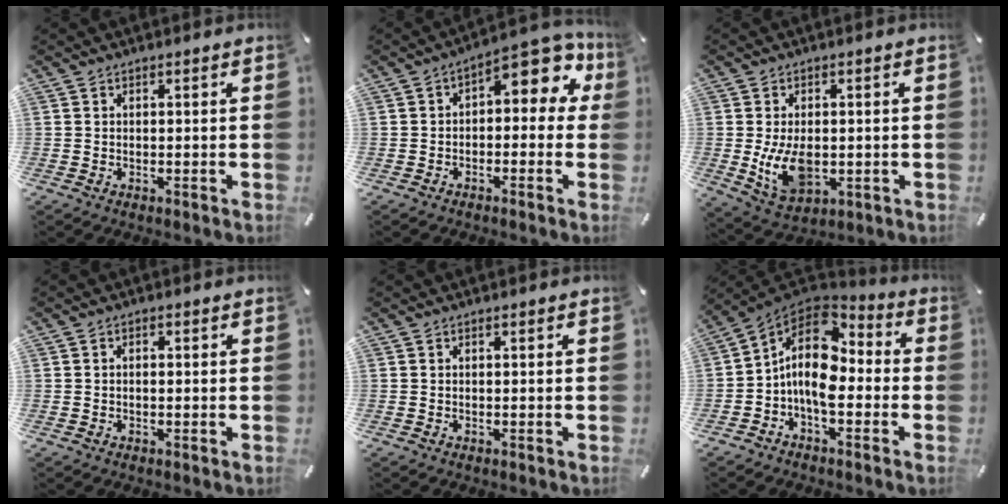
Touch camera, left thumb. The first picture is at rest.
{"total": 8.5, "force": [3.3, 4.4, 6.6], "torque": [-0.084, -0.031, 0.052]}
{"total": 9.2, "force": [-0.8, 5.7, 7.2], "torque": [-0.161, -0.008, -0.014]}
{"total": 0.9, "force": [-0.2, 0.5, 0.7], "torque": [-0.013, 0.001, -0.004]}
{"total": 0.0}
{"total": 13.5, "force": [-1.5, 8.5, 10.4], "torque": [-0.208, 0.005, -0.030]}